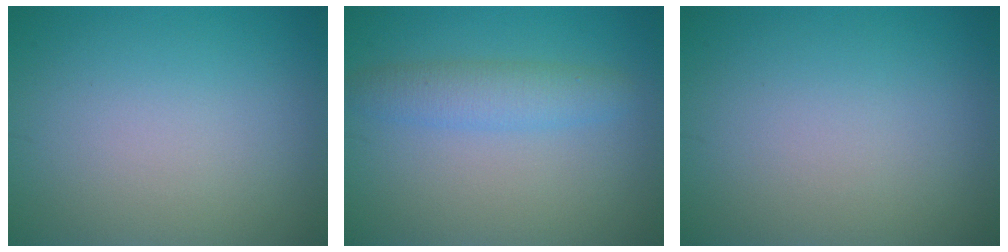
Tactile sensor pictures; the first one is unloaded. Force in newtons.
{"total": 2.9, "press": 2.9, "slide": 0.1}
{"total": 0.0}